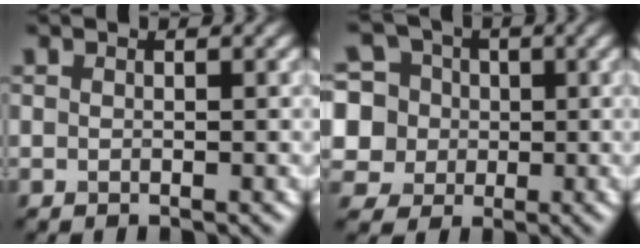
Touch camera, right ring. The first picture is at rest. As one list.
[{"total": 9.0, "force": [1.2, 8.3, 3.2], "torque": [-0.089, 0.037, 0.005]}]